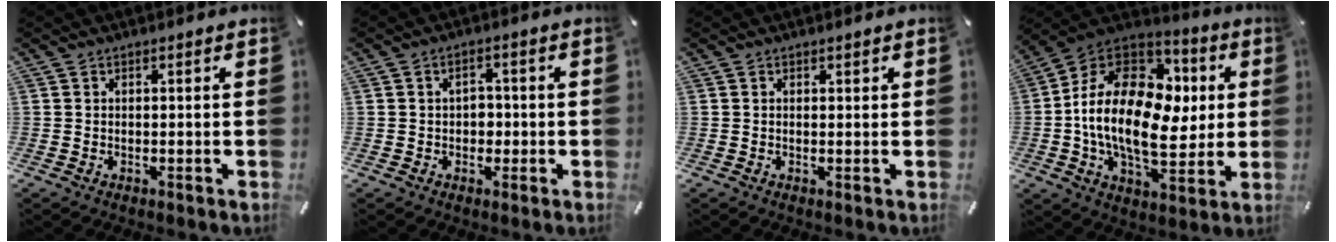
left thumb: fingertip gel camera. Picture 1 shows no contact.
{"total": 3.5, "force": [-0.2, 2.7, 2.2], "torque": [-0.027, 0.002, -0.010]}
{"total": 0.0}
{"total": 21.5, "force": [0.1, 13.9, 16.4], "torque": [-0.328, -0.009, -0.001]}